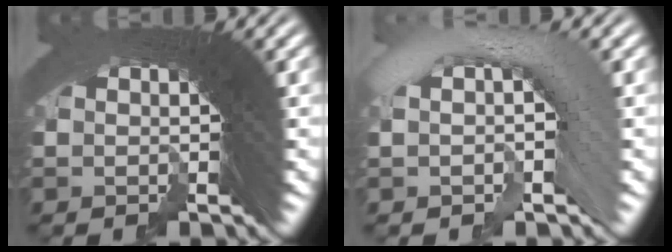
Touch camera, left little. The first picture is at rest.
{"total": 3.0, "force": [0.5, 0.7, 2.9], "torque": [-0.032, 0.030, 0.001]}